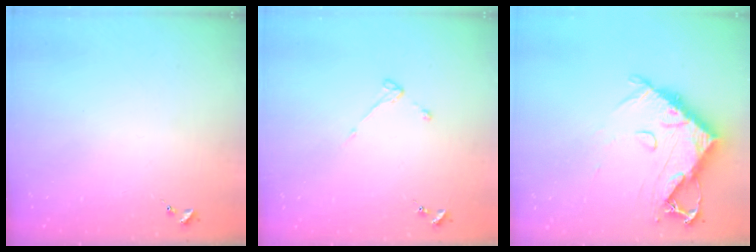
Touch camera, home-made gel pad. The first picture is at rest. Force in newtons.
{"total": 3.0, "press": 3.0, "slide": 0.4}
{"total": 13.0, "press": 12.9, "slide": 1.5}